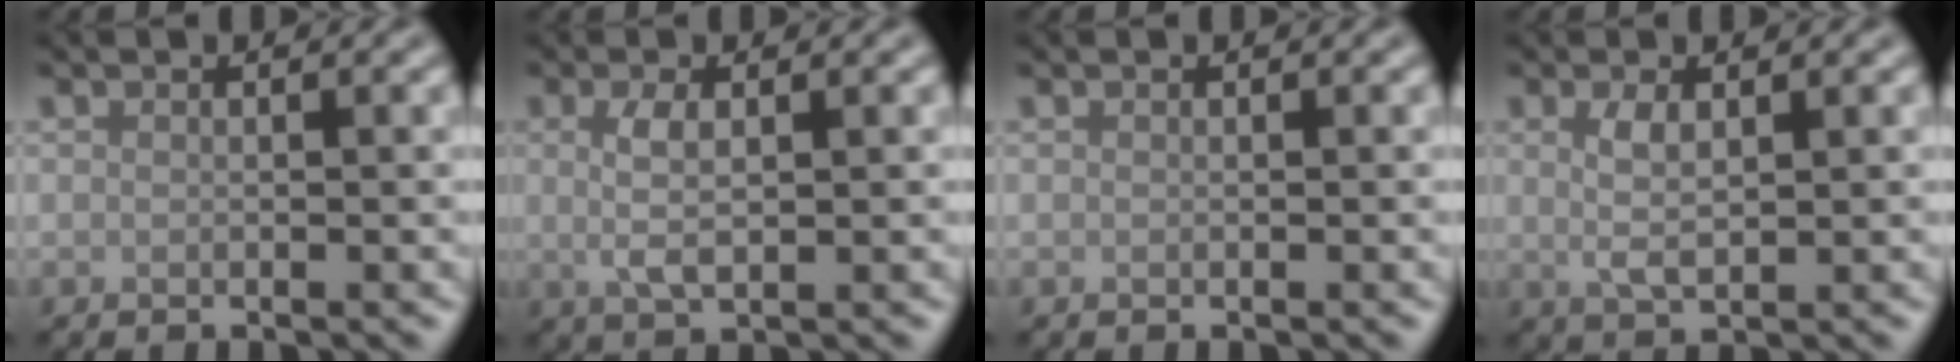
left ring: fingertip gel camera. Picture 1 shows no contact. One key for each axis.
{"total": 2.8, "fx": 0.4, "fy": 1.0, "fz": 2.5, "tx": -0.057, "ty": -0.001, "tz": 0.007}
{"total": 0.0}
{"total": 2.4, "fx": 0.6, "fy": 0.9, "fz": 2.2, "tx": -0.047, "ty": -0.002, "tz": 0.015}